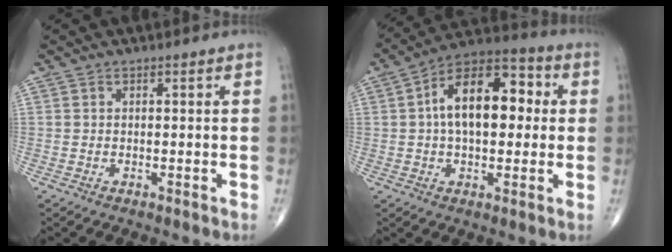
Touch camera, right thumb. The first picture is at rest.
{"total": 16.1, "force": [2.1, 8.9, 13.2], "torque": [-0.194, 0.033, 0.024]}